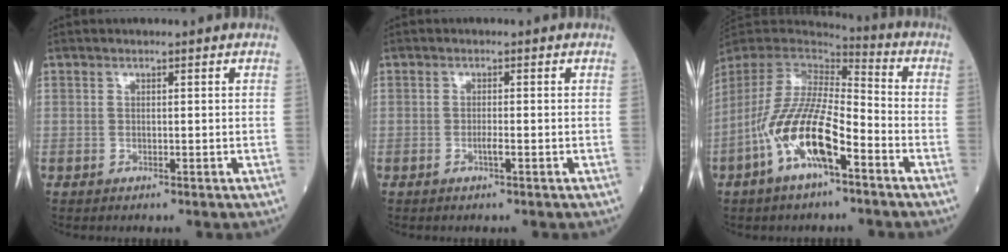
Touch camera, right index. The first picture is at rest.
{"total": 1.2, "force": [-0.5, 0.0, 1.1], "torque": [-0.024, -0.001, -0.010]}
{"total": 14.7, "force": [-6.4, 4.0, 12.6], "torque": [-0.266, -0.001, -0.120]}